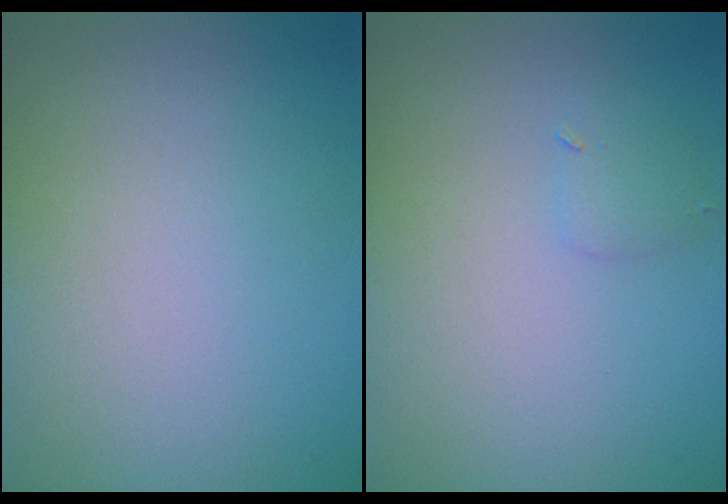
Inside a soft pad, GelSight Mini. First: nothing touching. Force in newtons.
{"total": 1.0, "press": 1.0, "slide": 0.0}